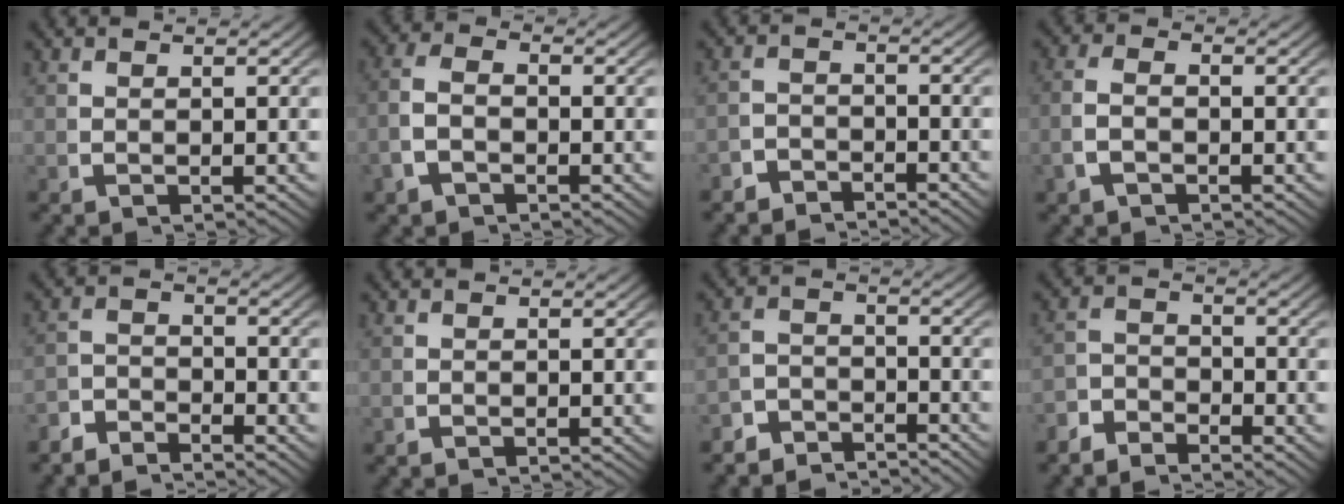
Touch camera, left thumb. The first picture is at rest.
{"total": 3.0, "force": [-0.7, 2.1, 2.1], "torque": [-0.053, -0.001, -0.013]}
{"total": 3.3, "force": [-3.2, 0.8, -0.1], "torque": [0.012, -0.010, -0.057]}
{"total": 1.9, "force": [-0.7, 1.1, 1.4], "torque": [-0.039, 0.003, -0.014]}
{"total": 3.0, "force": [-2.9, 0.6, -0.1], "torque": [0.013, -0.007, -0.060]}
{"total": 0.0}
{"total": 4.3, "force": [-4.2, 1.0, 0.4], "torque": [0.008, -0.015, -0.075]}
{"total": 2.8, "force": [-2.6, 1.1, 0.3], "torque": [0.013, -0.009, -0.051]}